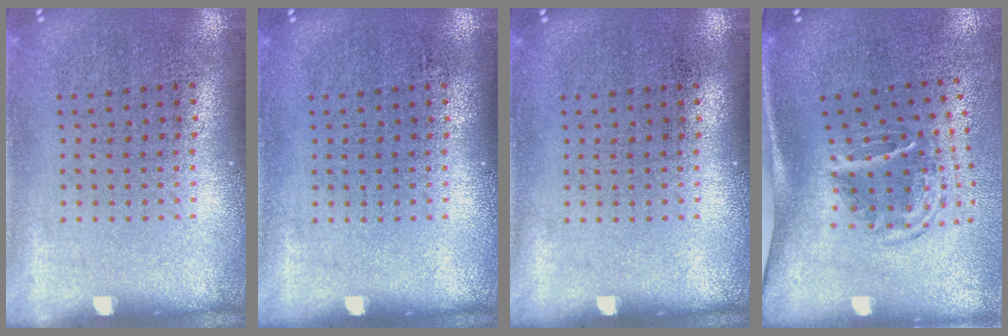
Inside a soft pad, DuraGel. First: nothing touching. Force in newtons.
{"total": 0.0}
{"total": 0.0}
{"total": 1.7, "press": 1.1, "slide": 1.3}